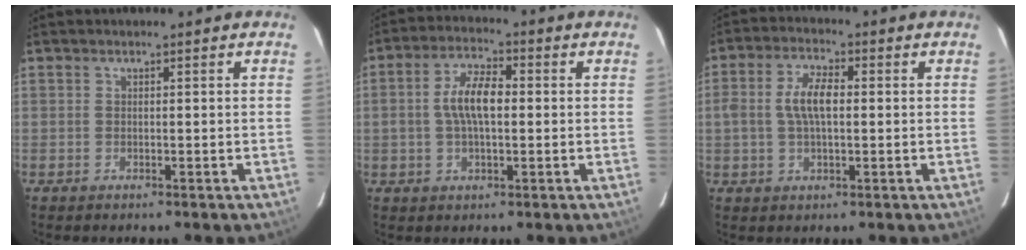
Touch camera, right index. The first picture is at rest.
{"total": 7.5, "force": [0.1, 3.4, 6.7], "torque": [-0.130, 0.015, 0.002]}
{"total": 6.5, "force": [0.2, 3.0, 5.8], "torque": [-0.112, 0.012, 0.006]}